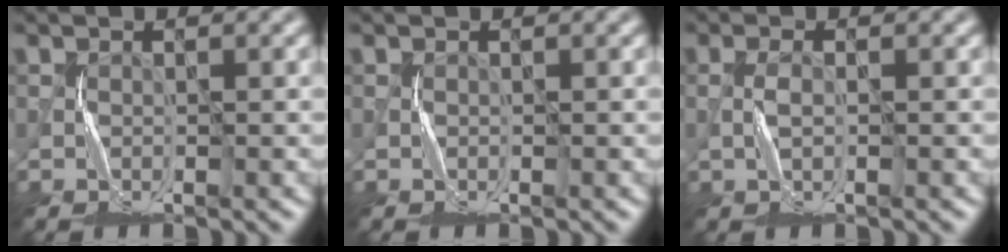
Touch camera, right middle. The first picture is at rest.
{"total": 0.0}
{"total": 0.9, "force": [-0.5, -0.1, 0.7], "torque": [-0.019, 0.003, -0.011]}